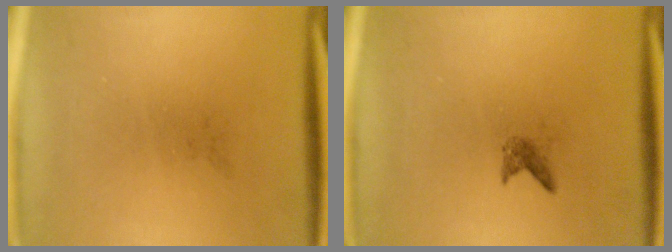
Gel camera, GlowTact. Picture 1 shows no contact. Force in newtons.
{"total": 0.9}